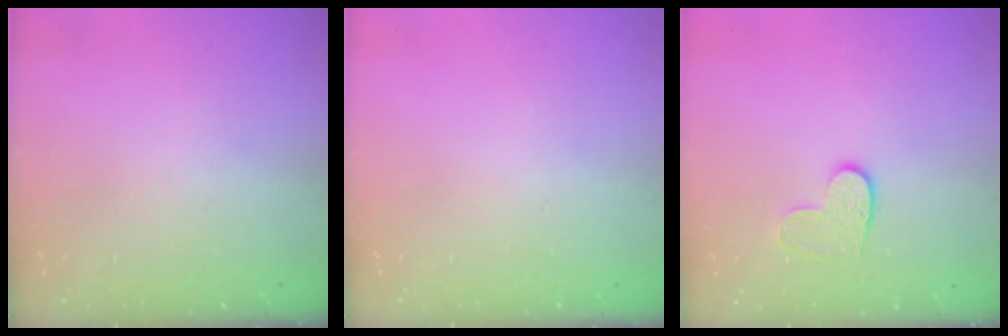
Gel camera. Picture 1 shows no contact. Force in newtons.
{"total": 0.0}
{"total": 6.1, "press": 6.1, "slide": 0.4}